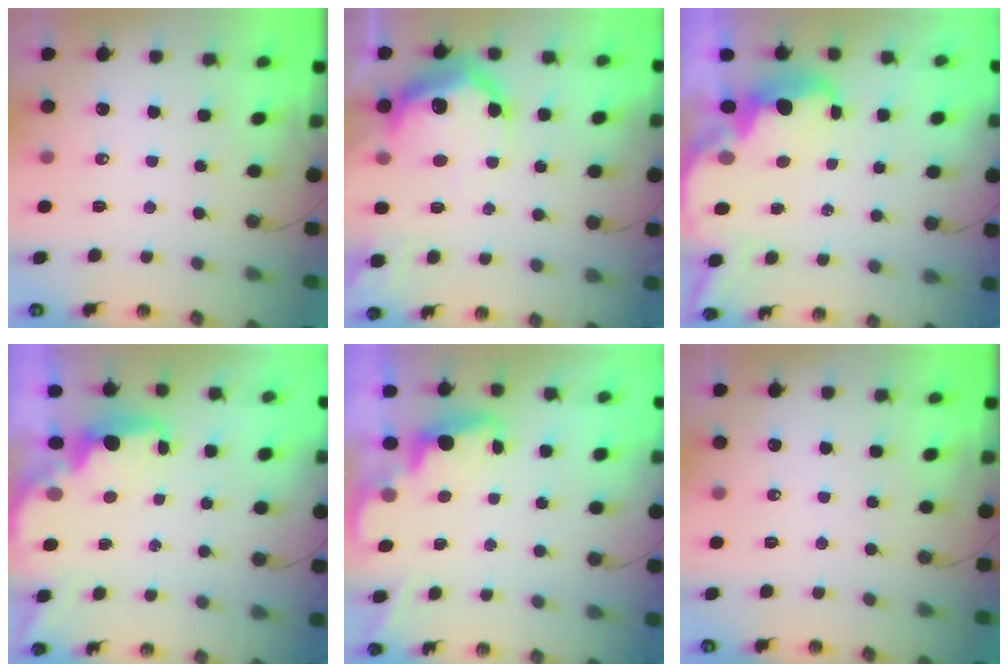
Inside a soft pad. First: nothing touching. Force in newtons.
{"total": 19.4, "press": 19.4, "slide": 1.1}
{"total": 6.3, "press": 6.3, "slide": 0.9}
{"total": 2.3, "press": 2.2, "slide": 0.8}
{"total": 2.1, "press": 2.1, "slide": 0.5}
{"total": 0.0}